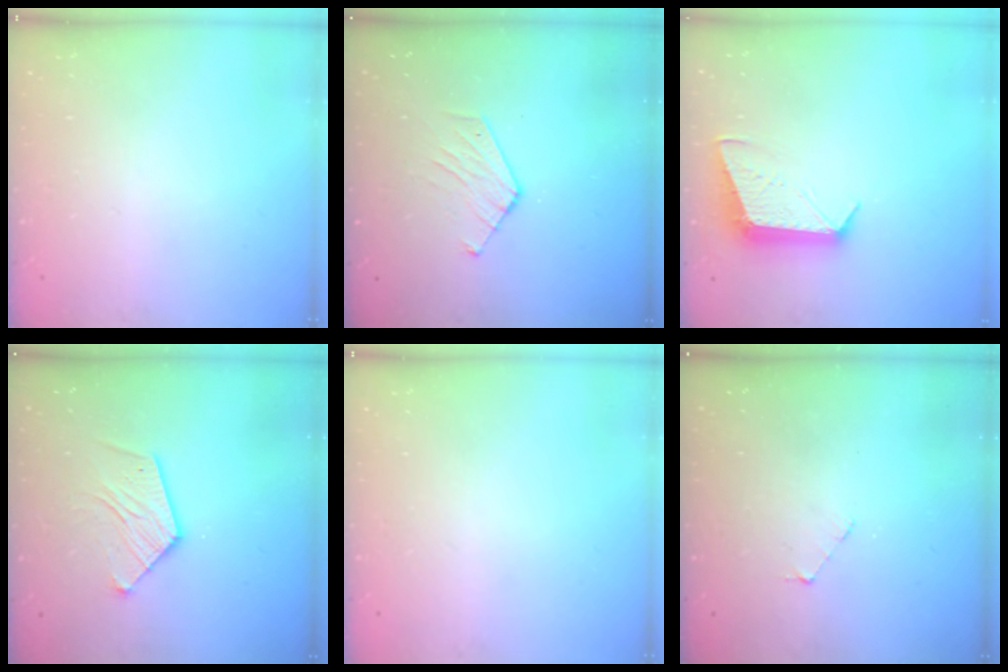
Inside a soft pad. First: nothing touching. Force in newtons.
{"total": 5.5, "press": 5.4, "slide": 0.6}
{"total": 10.4, "press": 10.4, "slide": 0.6}
{"total": 10.7, "press": 10.7, "slide": 1.1}
{"total": 0.0}
{"total": 1.9, "press": 1.9, "slide": 0.2}